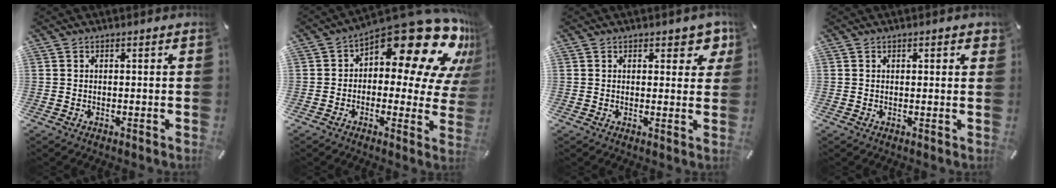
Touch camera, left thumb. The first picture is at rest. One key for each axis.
{"total": 21.3, "fx": 11.4, "fy": 9.7, "fz": 15.1, "tx": -0.195, "ty": -0.092, "tz": 0.190}
{"total": 4.8, "fx": 2.7, "fy": 2.7, "fz": 2.8, "tx": -0.021, "ty": -0.010, "tz": 0.042}
{"total": 1.3, "fx": 0.8, "fy": 0.6, "fz": 0.9, "tx": -0.001, "ty": -0.004, "tz": 0.010}